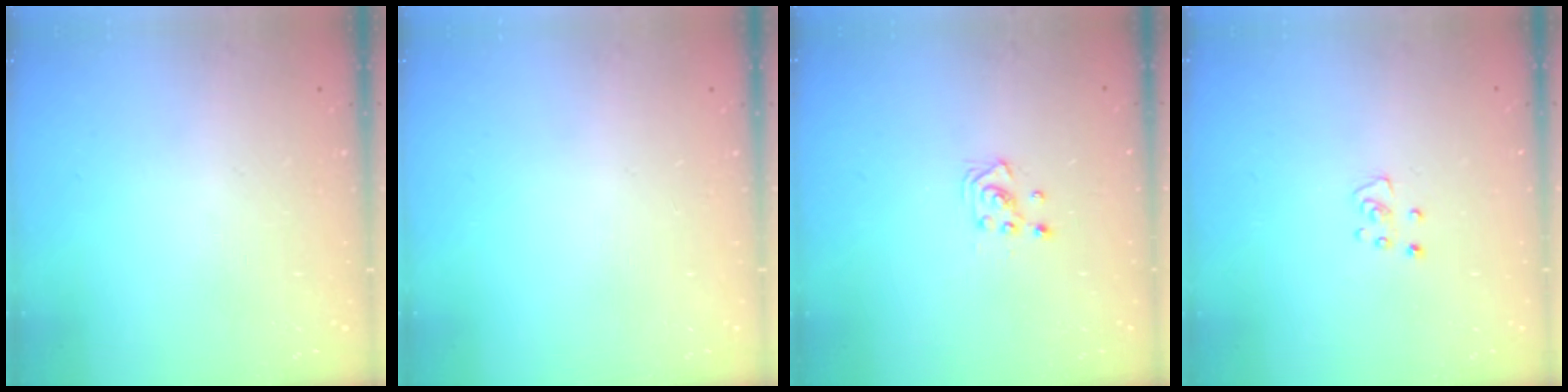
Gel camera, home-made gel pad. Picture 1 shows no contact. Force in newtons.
{"total": 0.0}
{"total": 3.1, "press": 3.1, "slide": 0.3}
{"total": 3.9, "press": 3.9, "slide": 0.2}